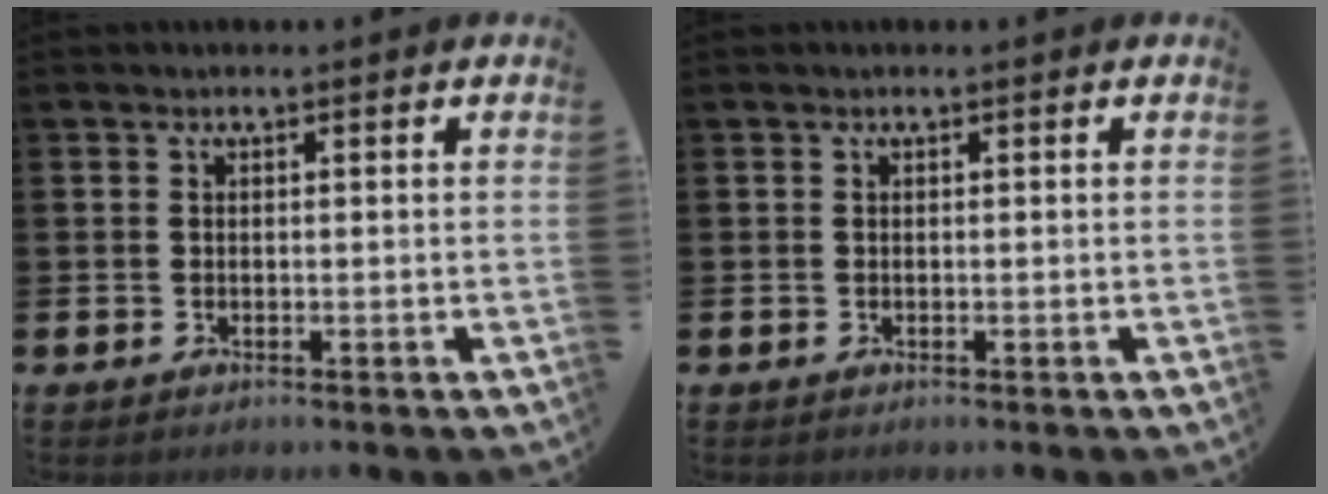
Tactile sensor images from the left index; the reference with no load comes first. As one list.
[{"total": 0.0}]